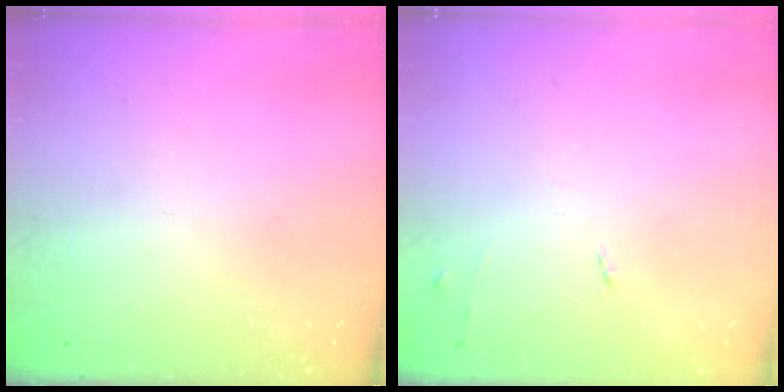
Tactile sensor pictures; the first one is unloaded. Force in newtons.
{"total": 5.3, "press": 5.2, "slide": 0.8}